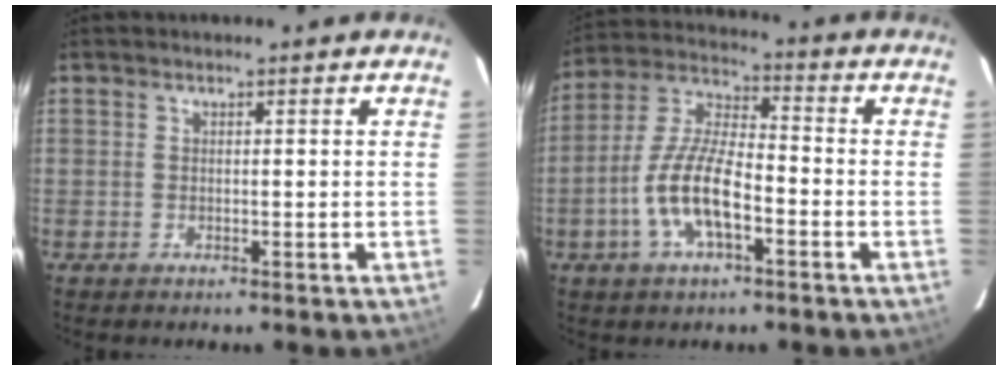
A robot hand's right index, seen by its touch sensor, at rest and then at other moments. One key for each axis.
{"total": 12.0, "fx": -4.4, "fy": 4.2, "fz": 10.4, "tx": -0.221, "ty": 0.004, "tz": -0.086}